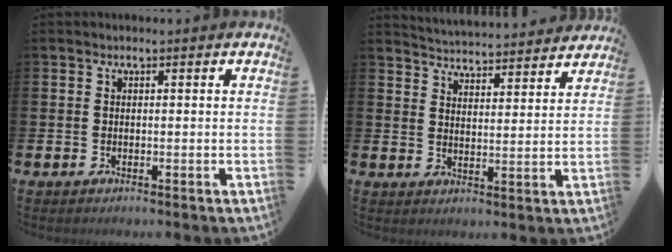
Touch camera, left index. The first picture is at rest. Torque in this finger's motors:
{"motor_torque": [0.91, -1.23, 0.36, 0.07]}